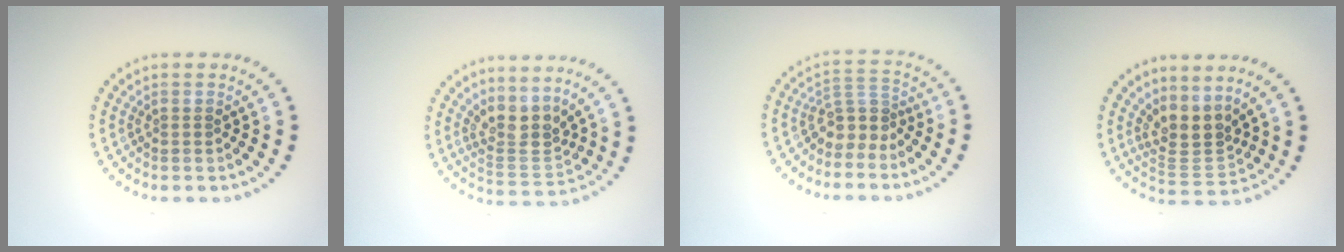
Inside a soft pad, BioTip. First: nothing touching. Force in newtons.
{"total": 3.3, "press": 2.5, "slide": 2.1}
{"total": 2.8, "press": 2.0, "slide": 2.0}
{"total": 3.5, "press": 2.6, "slide": 2.3}